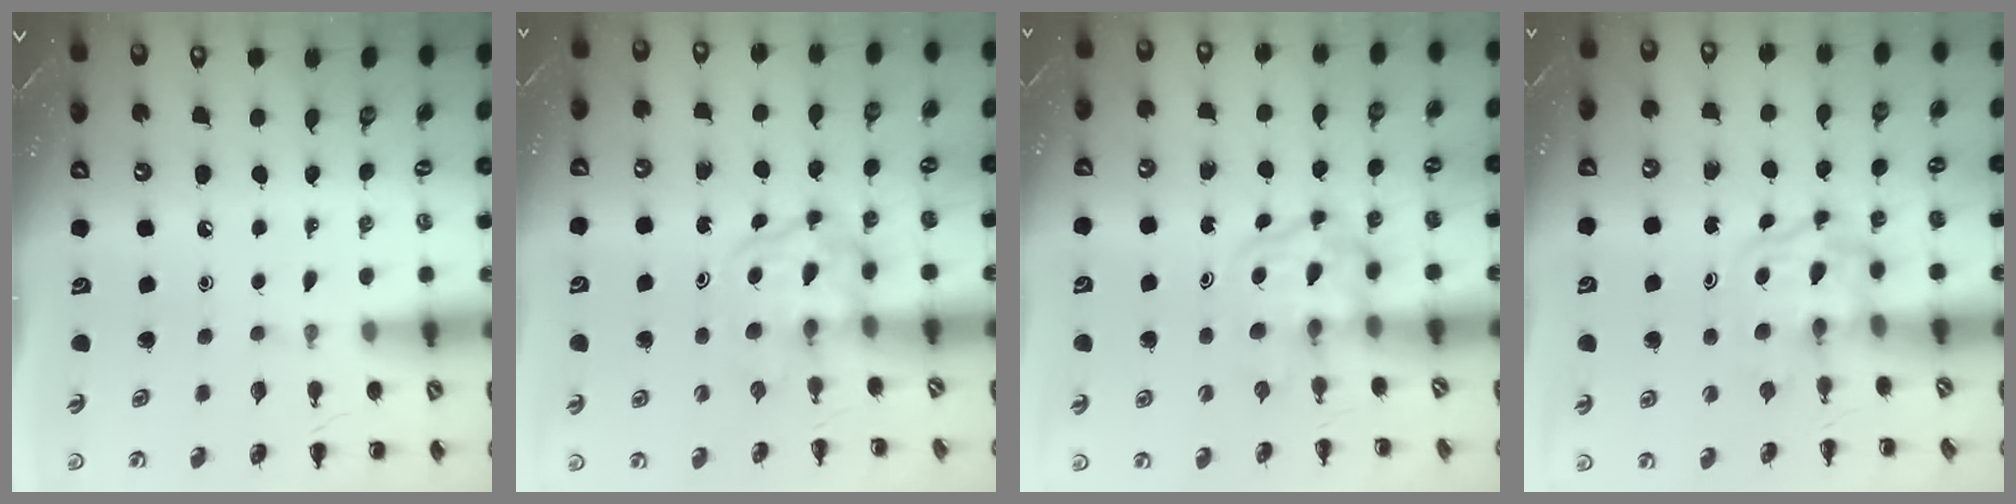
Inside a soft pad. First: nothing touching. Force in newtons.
{"total": 3.9, "press": 3.9, "slide": 0.4}
{"total": 3.9, "press": 3.9, "slide": 0.4}
{"total": 3.7, "press": 3.7, "slide": 0.4}